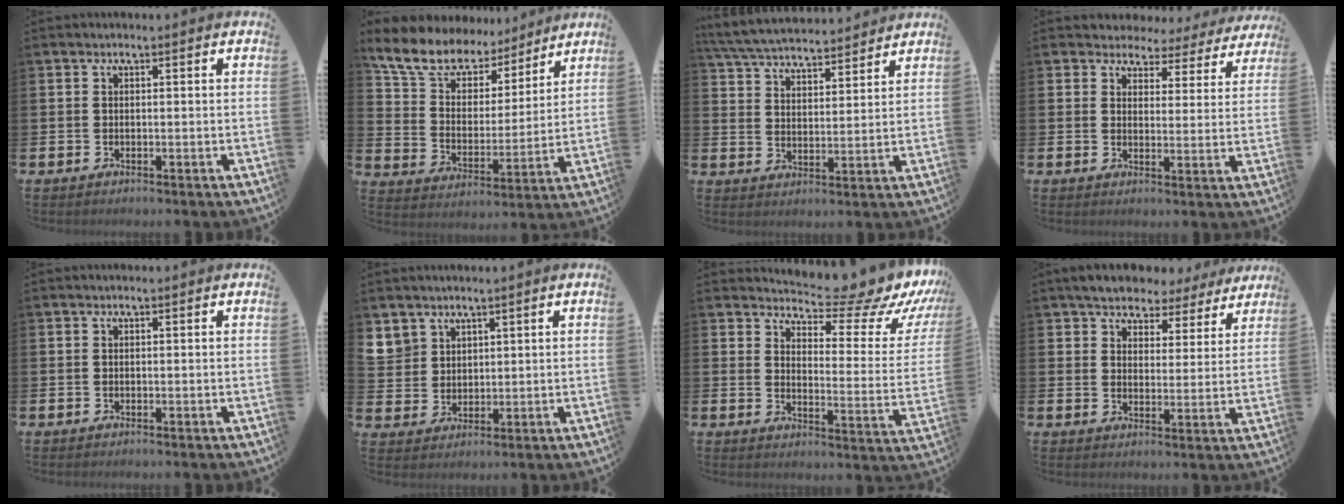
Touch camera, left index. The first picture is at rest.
{"total": 10.1, "force": [8.8, 4.3, 2.6], "torque": [-0.097, -0.055, 0.158]}
{"total": 5.9, "force": [5.8, 0.8, 0.8], "torque": [-0.040, -0.036, 0.102]}
{"total": 3.4, "force": [2.9, 1.9, 0.1], "torque": [-0.015, -0.028, 0.043]}
{"total": 0.0}
{"total": 4.9, "force": [3.8, 3.0, 0.3], "torque": [-0.012, -0.015, 0.071]}
{"total": 9.2, "force": [7.9, 2.9, 3.8], "torque": [-0.056, -0.067, 0.128]}
{"total": 5.7, "force": [5.3, 2.1, 0.6], "torque": [-0.039, -0.028, 0.093]}